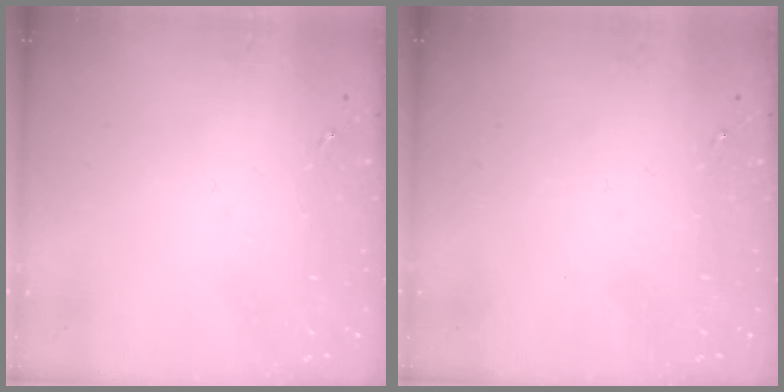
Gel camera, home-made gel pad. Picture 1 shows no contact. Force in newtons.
{"total": 0.0}